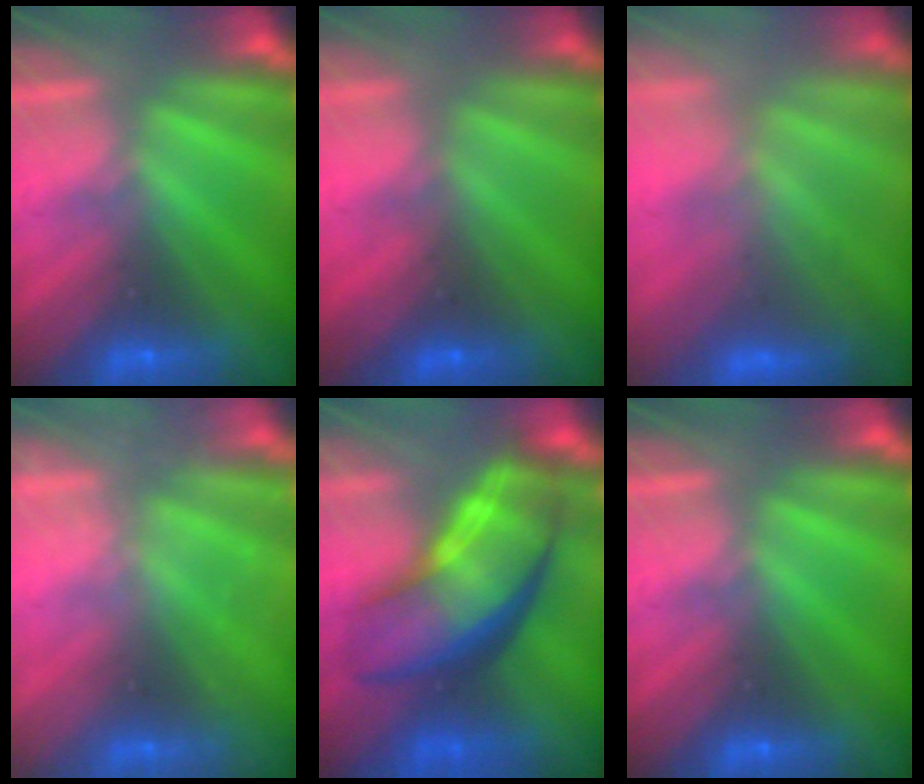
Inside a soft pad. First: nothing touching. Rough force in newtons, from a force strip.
{"total": 4.8}
{"total": 4.4}
{"total": 2.2}
{"total": 7.8}
{"total": 0.0}